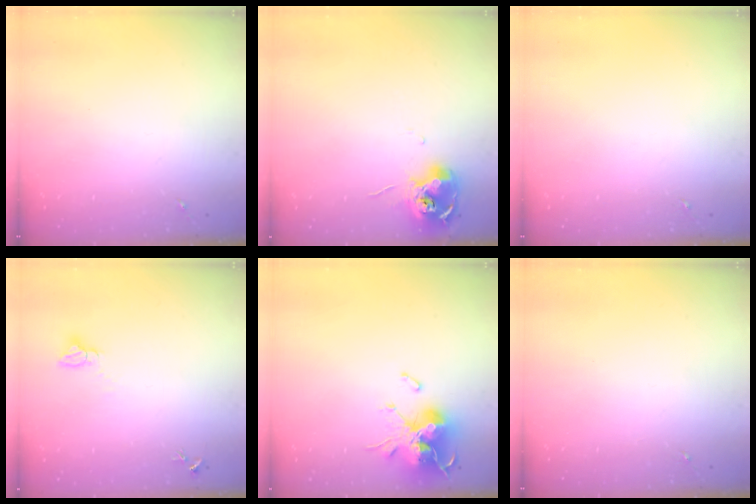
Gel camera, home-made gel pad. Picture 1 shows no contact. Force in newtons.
{"total": 11.7, "press": 11.6, "slide": 1.0}
{"total": 0.0}
{"total": 2.7, "press": 2.7, "slide": 0.1}
{"total": 15.3, "press": 15.1, "slide": 2.4}
{"total": 0.0}